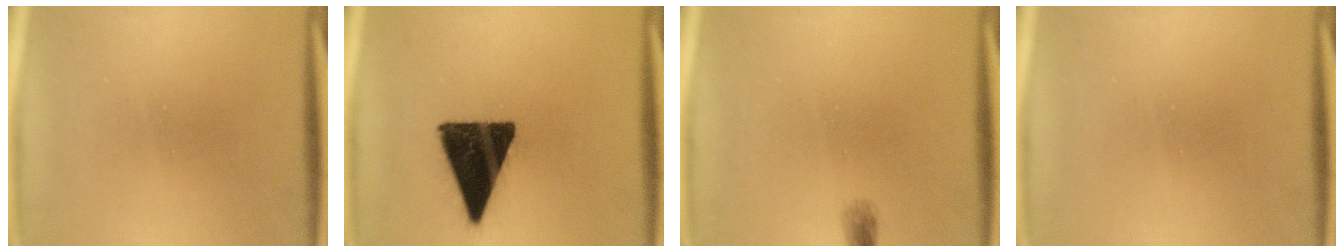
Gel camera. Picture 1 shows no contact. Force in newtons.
{"total": 16.1}
{"total": 0.6}
{"total": 0.0}